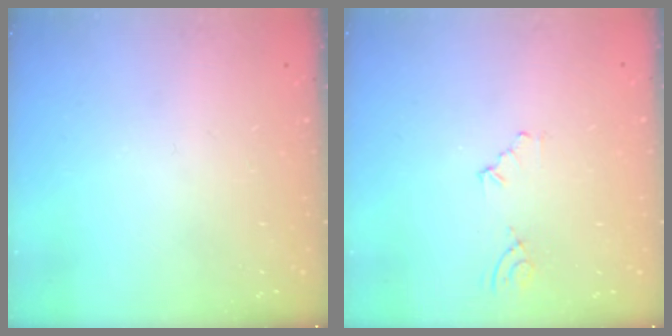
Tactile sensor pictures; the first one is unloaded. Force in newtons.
{"total": 5.1, "press": 4.4, "slide": 2.7}